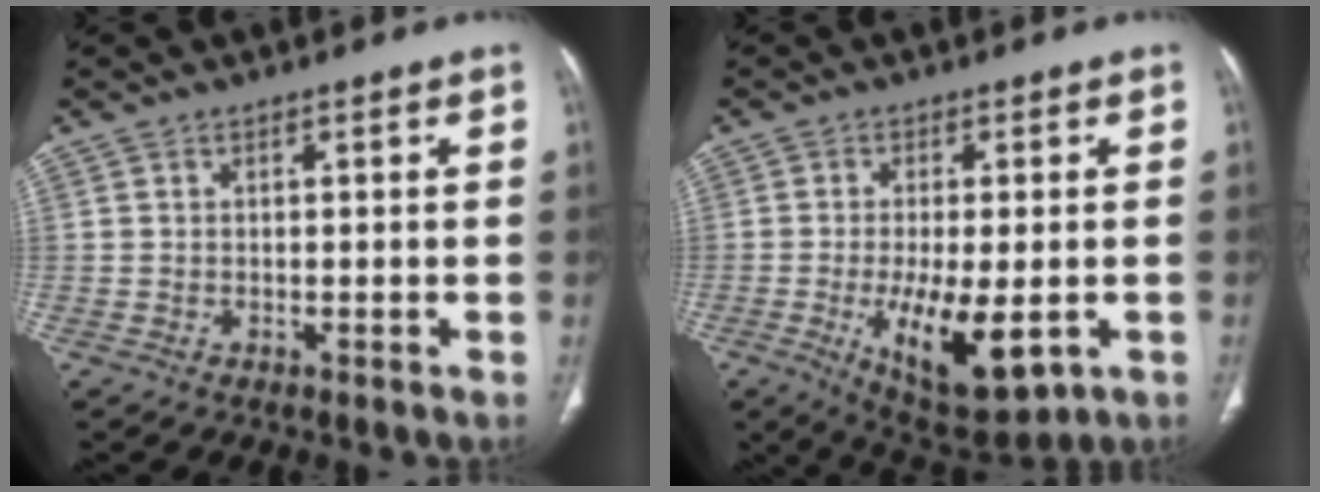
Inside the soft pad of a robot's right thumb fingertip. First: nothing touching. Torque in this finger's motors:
{"motor_torque": [2.27, 2.73, 0.10, 0.00, 0.38]}